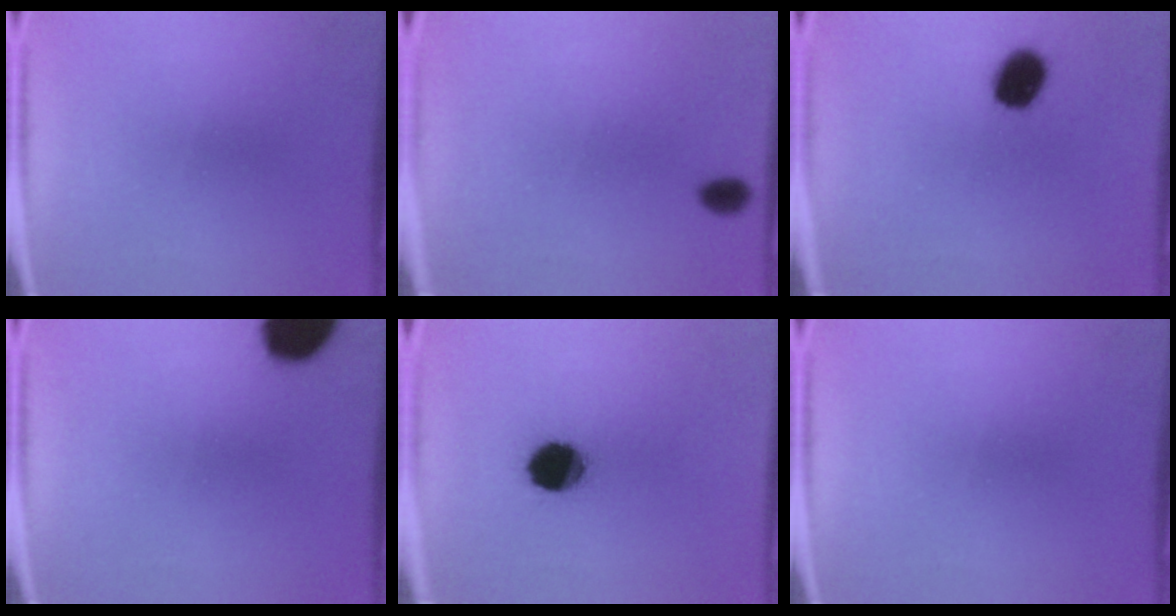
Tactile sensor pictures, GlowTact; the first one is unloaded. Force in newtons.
{"total": 1.7}
{"total": 8.0}
{"total": 13.1}
{"total": 10.8}
{"total": 0.0}